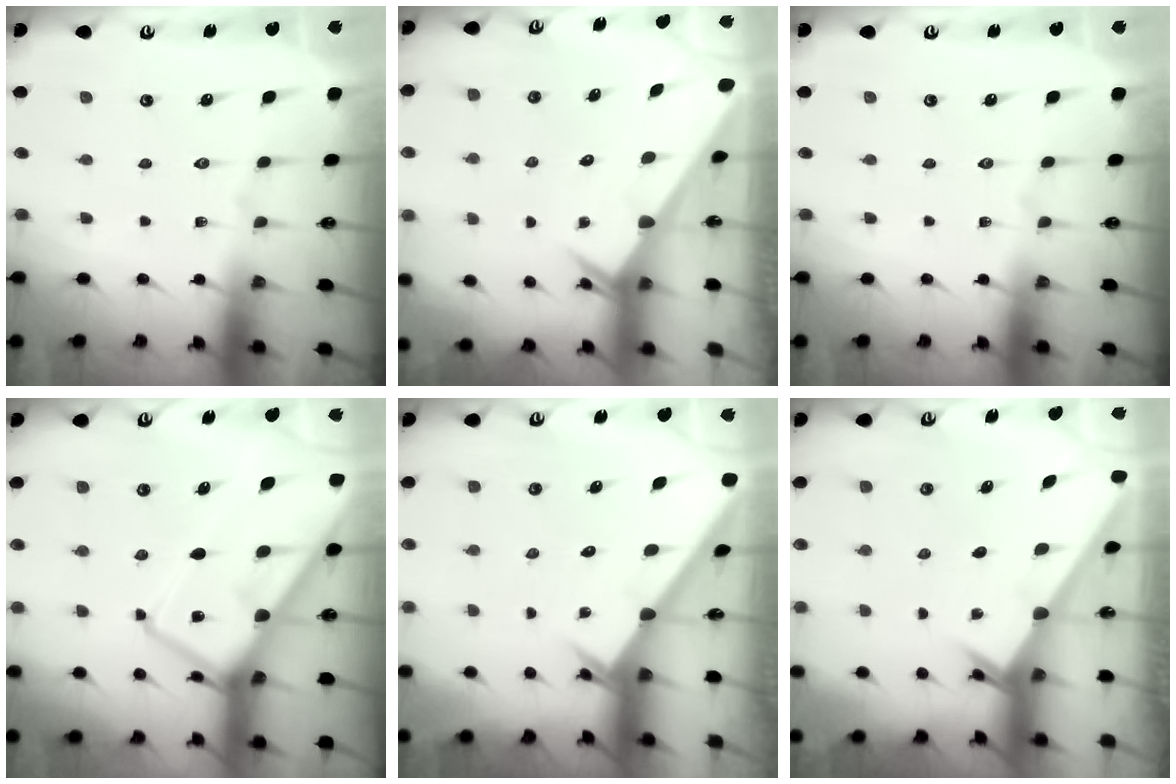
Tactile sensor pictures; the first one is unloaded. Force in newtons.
{"total": 2.4, "press": 2.4, "slide": 0.1}
{"total": 0.0}
{"total": 15.3, "press": 15.2, "slide": 1.6}
{"total": 2.3, "press": 2.3, "slide": 0.2}
{"total": 2.4, "press": 2.4, "slide": 0.2}